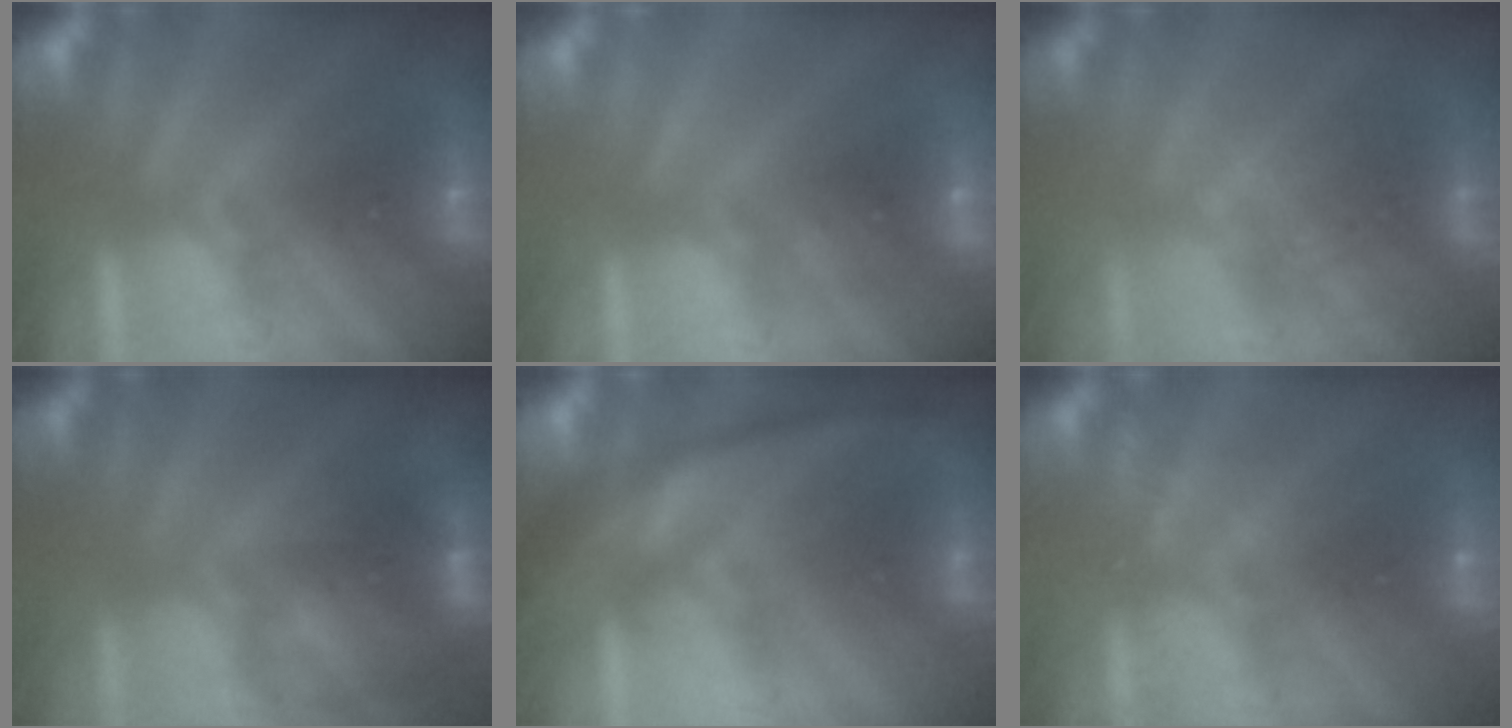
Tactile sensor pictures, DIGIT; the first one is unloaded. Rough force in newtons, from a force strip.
{"total": 1.5}
{"total": 2.6}
{"total": 4.9}
{"total": 3.1}
{"total": 2.2}